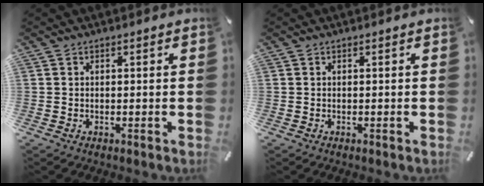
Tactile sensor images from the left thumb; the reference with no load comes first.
{"total": 0.0}